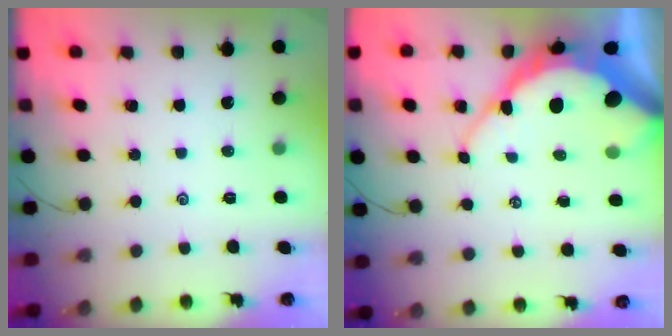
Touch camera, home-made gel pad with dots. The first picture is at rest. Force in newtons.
{"total": 15.1, "press": 15.1, "slide": 1.2}